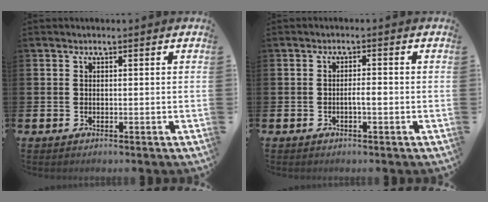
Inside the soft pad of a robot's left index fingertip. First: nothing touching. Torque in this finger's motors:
{"motor_torque": [0.27, 0.23, 0.00, 0.02]}